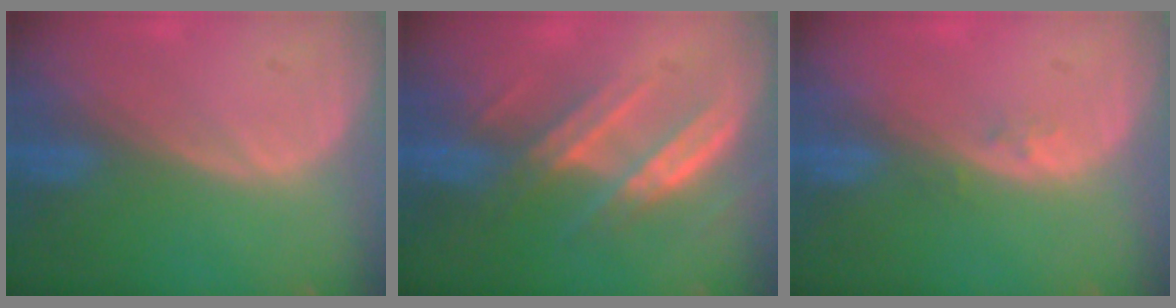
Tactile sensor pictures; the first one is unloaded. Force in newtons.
{"total": 7.2, "press": 6.7, "slide": 2.7}
{"total": 1.1, "press": 0.8, "slide": 0.7}